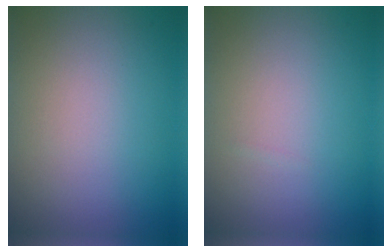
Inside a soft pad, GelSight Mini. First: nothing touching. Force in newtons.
{"total": 0.0}